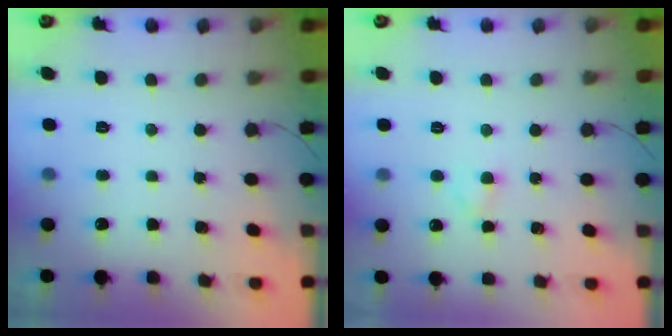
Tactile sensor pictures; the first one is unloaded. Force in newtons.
{"total": 2.1, "press": 1.9, "slide": 0.9}